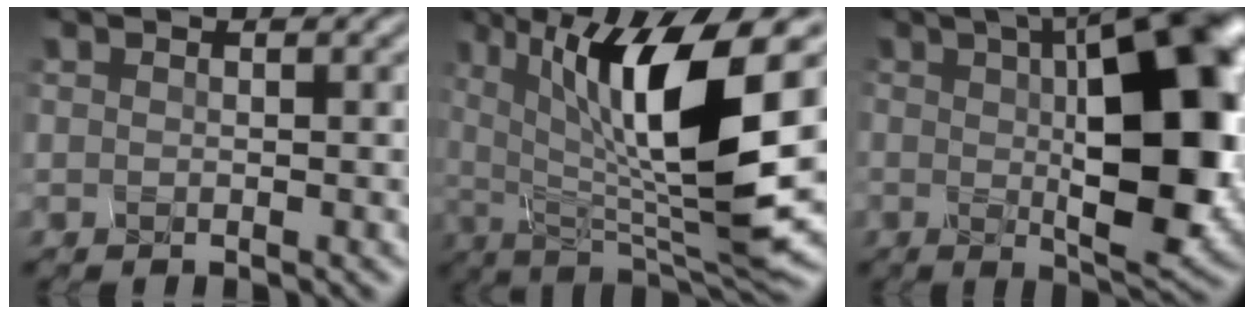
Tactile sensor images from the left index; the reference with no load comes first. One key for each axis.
{"total": 10.8, "fx": 1.3, "fy": 2.2, "fz": 10.5, "tx": -0.200, "ty": -0.011, "tz": 0.051}
{"total": 13.8, "fx": 1.3, "fy": 4.4, "fz": 13.0, "tx": -0.168, "ty": 0.011, "tz": 0.033}